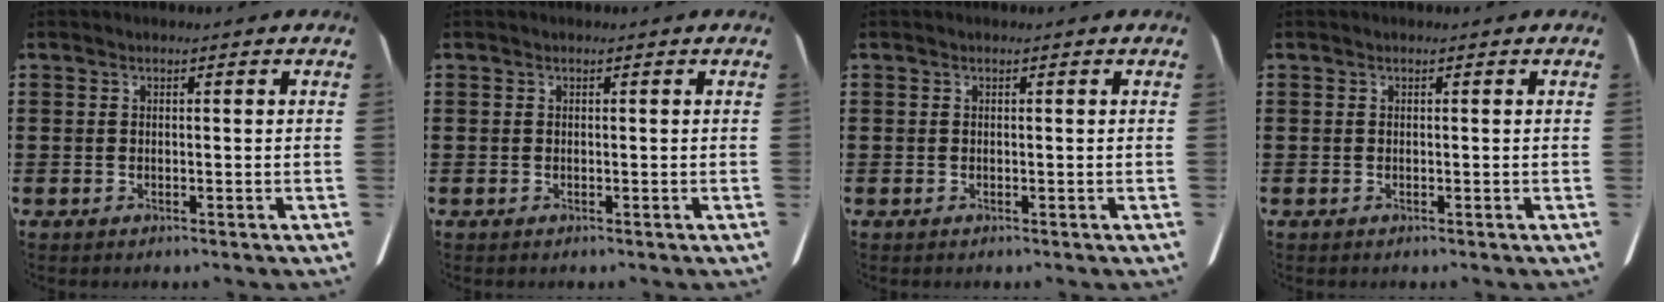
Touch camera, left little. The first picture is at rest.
{"total": 0.0}
{"total": 0.0}
{"total": 0.0}